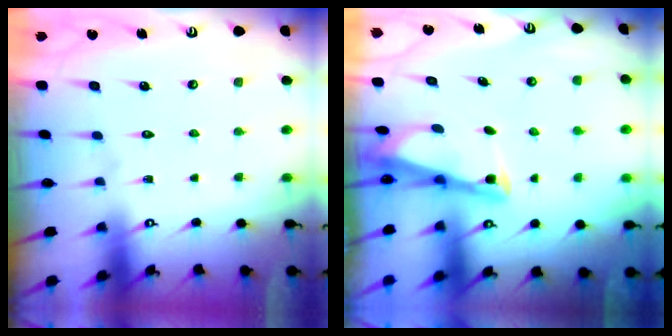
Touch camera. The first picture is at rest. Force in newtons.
{"total": 2.8, "press": 2.8, "slide": 0.3}